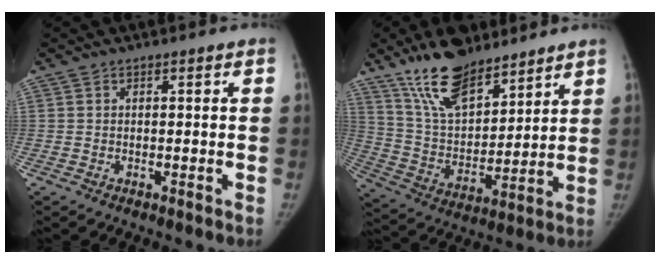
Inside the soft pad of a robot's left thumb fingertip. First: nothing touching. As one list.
[{"total": 17.2, "force": [12.8, 7.0, 9.1], "torque": [-0.125, -0.068, 0.241]}]